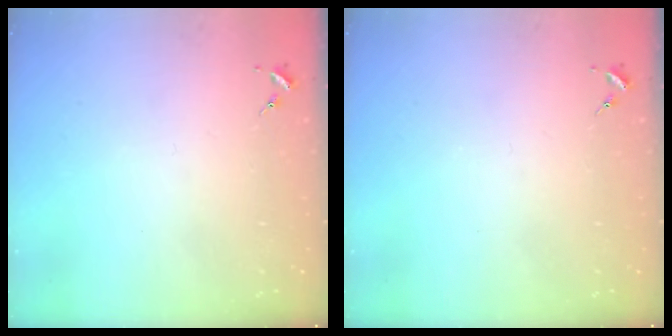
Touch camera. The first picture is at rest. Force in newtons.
{"total": 0.0}